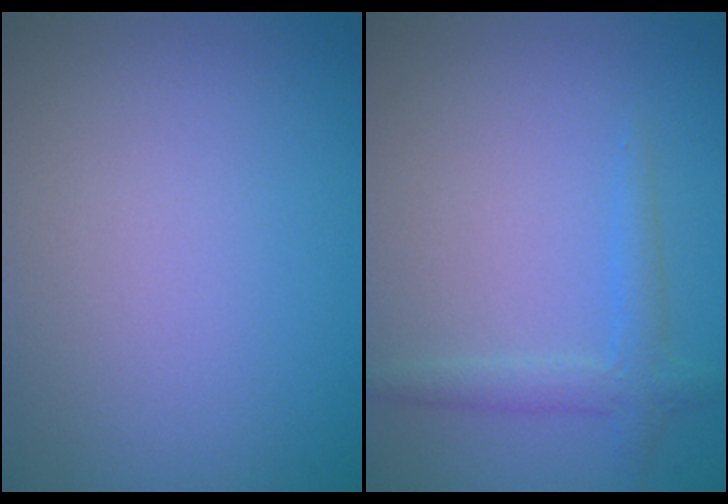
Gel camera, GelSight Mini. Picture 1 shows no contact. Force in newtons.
{"total": 1.9, "press": 1.9, "slide": 0.1}